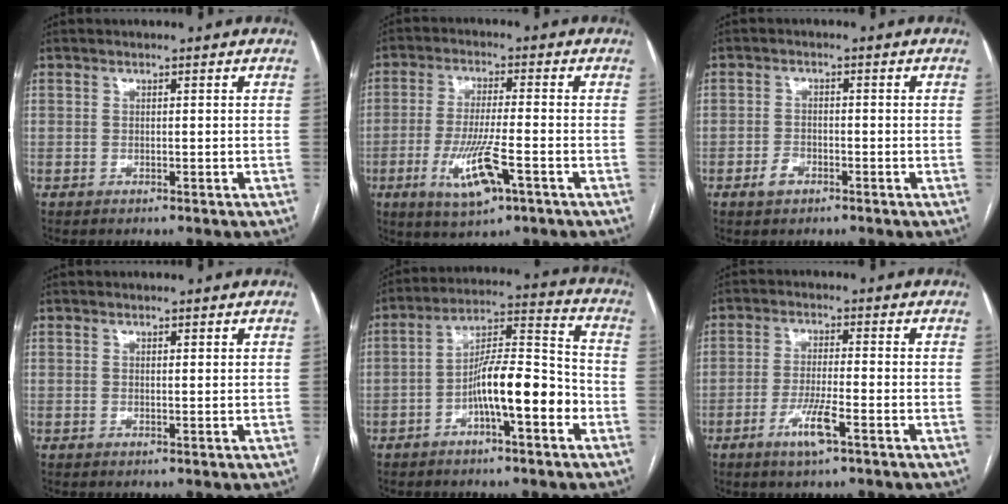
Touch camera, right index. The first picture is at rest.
{"total": 9.3, "force": [-3.7, 1.4, 8.4], "torque": [-0.163, -0.017, -0.062]}
{"total": 2.5, "force": [-1.5, 1.4, 1.4], "torque": [-0.027, 0.004, -0.024]}
{"total": 0.6, "force": [0.4, 0.1, 0.4], "torque": [-0.008, -0.002, 0.006]}
{"total": 11.9, "force": [-4.3, 2.1, 10.8], "torque": [-0.186, 0.021, -0.069]}
{"total": 5.5, "force": [-2.8, 0.2, 4.8], "torque": [-0.092, -0.009, -0.052]}